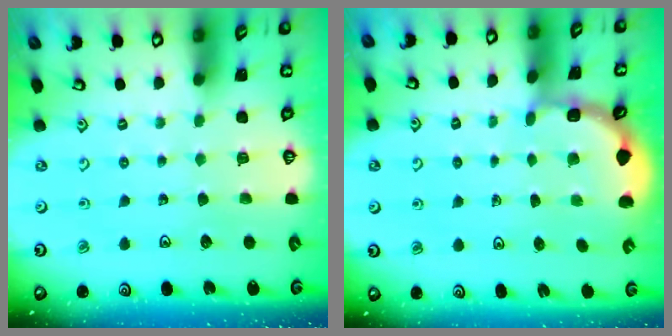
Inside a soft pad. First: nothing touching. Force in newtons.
{"total": 1.9, "press": 1.9, "slide": 0.3}